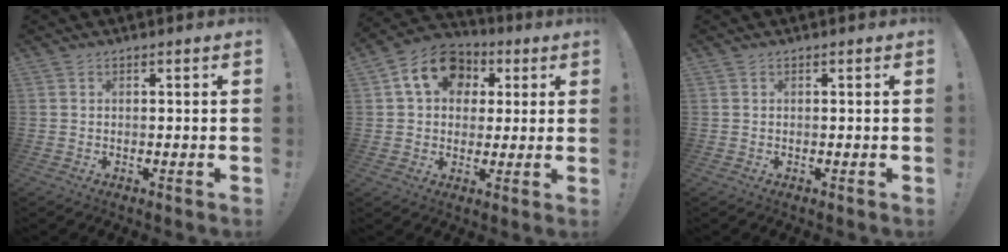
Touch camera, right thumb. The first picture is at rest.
{"total": 13.9, "force": [4.8, 10.6, 7.6], "torque": [-0.118, -0.004, 0.094]}
{"total": 0.0}